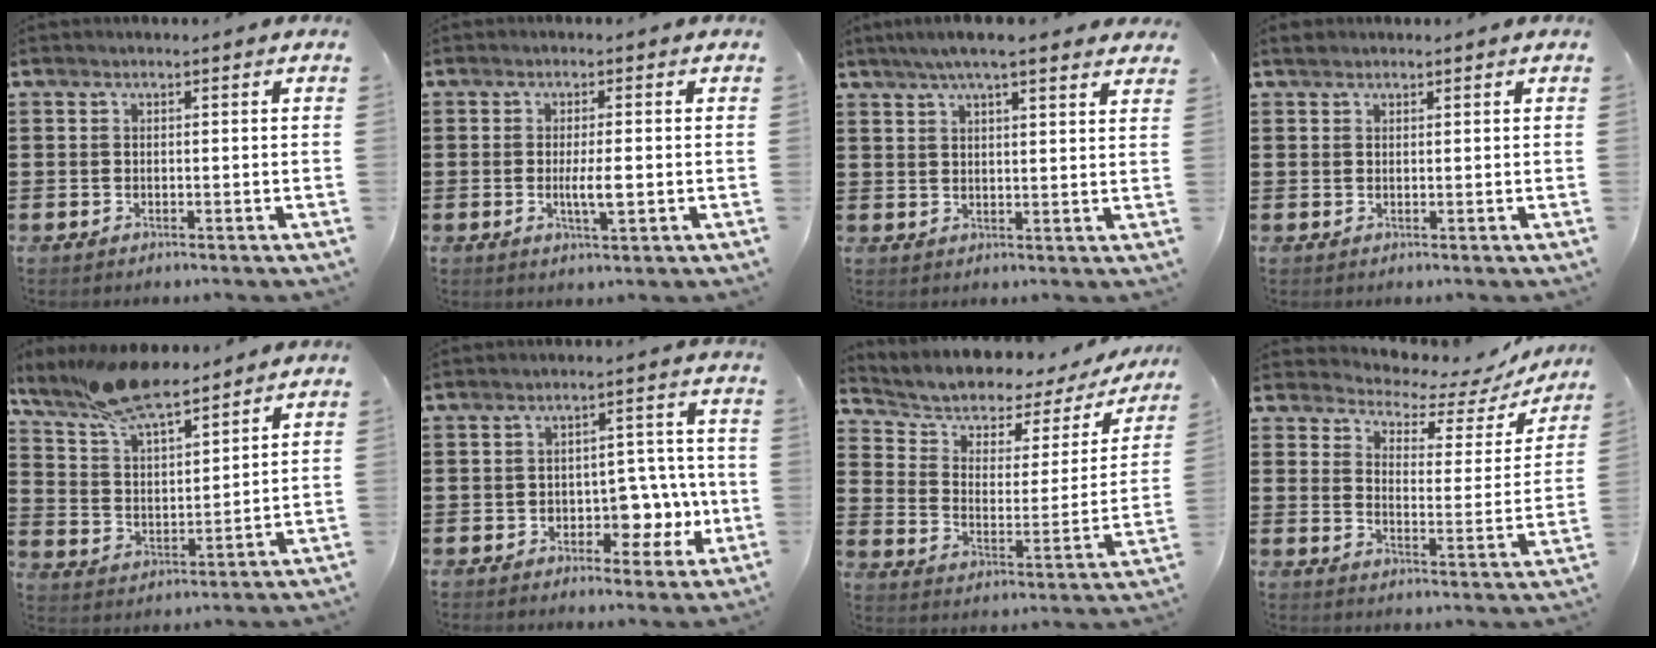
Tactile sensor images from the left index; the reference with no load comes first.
{"total": 3.6, "force": [-0.4, 0.7, 3.6], "torque": [-0.068, -0.005, -0.009]}
{"total": 5.6, "force": [4.6, 0.3, 3.2], "torque": [-0.072, -0.005, 0.081]}
{"total": 1.1, "force": [0.9, 0.6, 0.1], "torque": [-0.005, 0.004, 0.018]}
{"total": 11.0, "force": [9.3, 2.7, 5.3], "torque": [-0.130, -0.024, 0.173]}
{"total": 6.1, "force": [-1.9, 4.4, 3.8], "torque": [-0.057, 0.010, -0.037]}
{"total": 3.6, "force": [2.3, 2.5, 1.4], "torque": [-0.049, -0.022, 0.031]}
{"total": 4.1, "force": [3.8, 1.1, 1.1], "torque": [-0.038, -0.029, 0.057]}